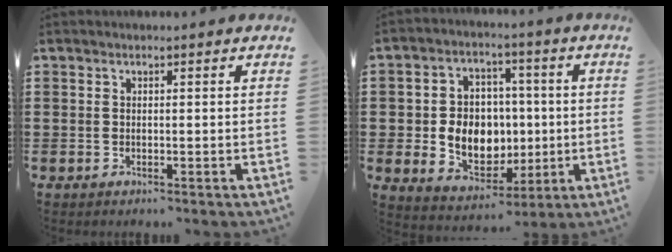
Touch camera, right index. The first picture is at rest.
{"total": 8.6, "force": [-0.3, 7.3, 4.6], "torque": [-0.090, 0.010, -0.004]}